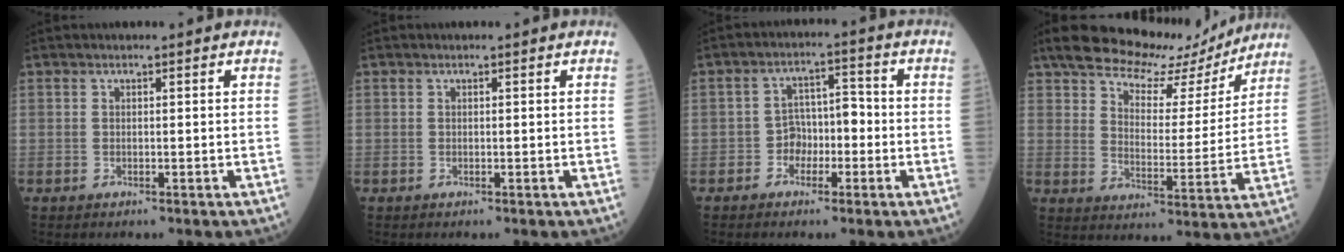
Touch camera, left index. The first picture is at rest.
{"total": 0.0}
{"total": 4.4, "force": [-1.9, 3.0, 2.5], "torque": [-0.033, 0.017, -0.039]}
{"total": 14.5, "force": [12.3, 5.2, 5.6], "torque": [-0.075, 0.007, 0.171]}